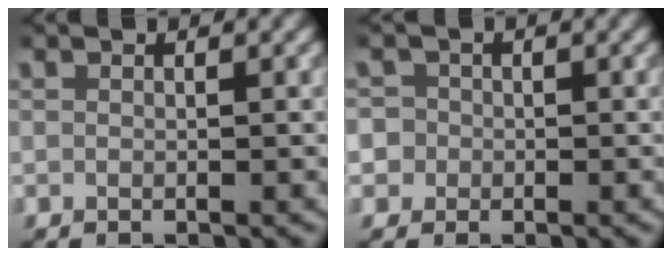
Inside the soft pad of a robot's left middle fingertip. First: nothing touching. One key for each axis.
{"total": 5.6, "fx": -0.3, "fy": 5.5, "fz": 1.2, "tx": -0.042, "ty": -0.008, "tz": -0.015}